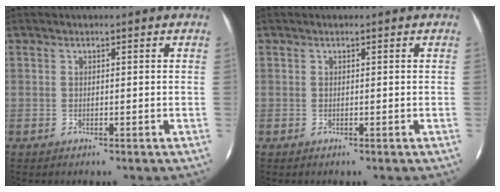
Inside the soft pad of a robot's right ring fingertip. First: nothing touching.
{"total": 0.0}